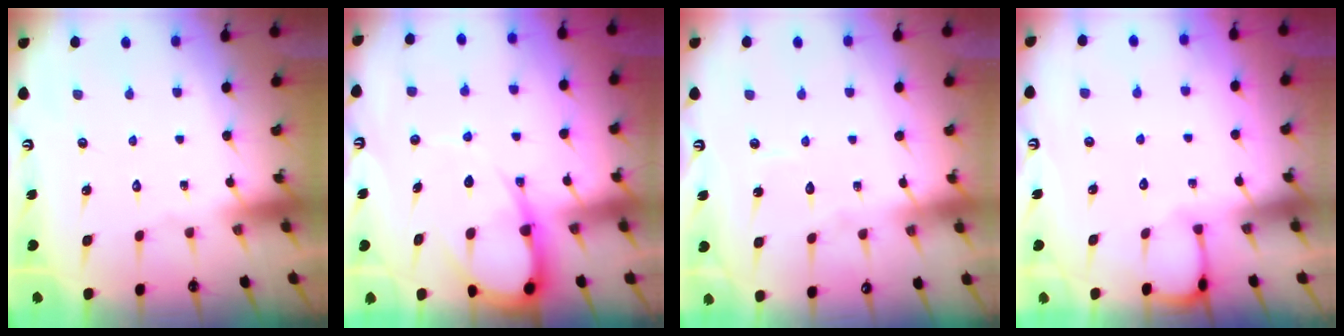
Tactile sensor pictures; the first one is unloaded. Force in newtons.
{"total": 8.8, "press": 8.7, "slide": 1.1}
{"total": 2.5, "press": 2.5, "slide": 0.1}
{"total": 2.0, "press": 2.0, "slide": 0.3}